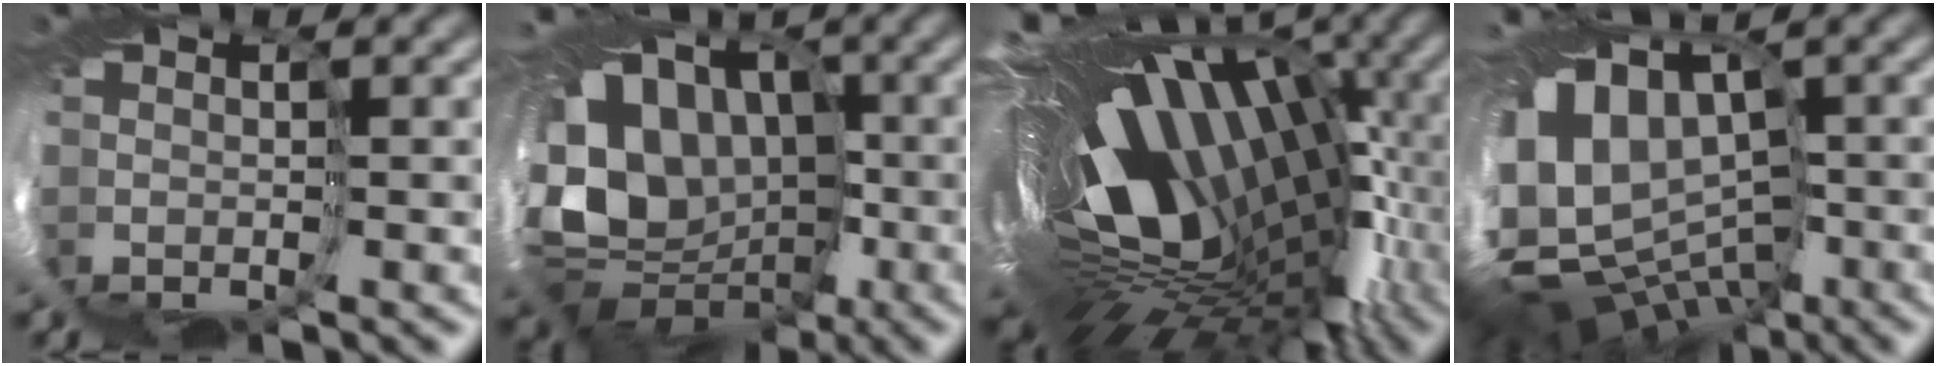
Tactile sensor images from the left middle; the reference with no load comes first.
{"total": 10.4, "force": [0.3, 9.1, 5.0], "torque": [-0.106, -0.013, 0.008]}
{"total": 15.5, "force": [-0.4, 8.7, 12.9], "torque": [-0.192, -0.015, -0.009]}
{"total": 11.3, "force": [-2.8, 7.9, 7.6], "torque": [-0.151, -0.015, -0.013]}